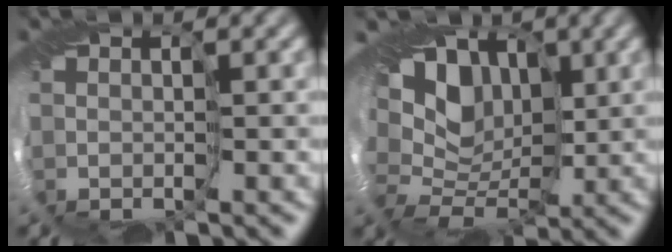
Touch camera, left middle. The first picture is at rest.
{"total": 12.1, "force": [1.8, 9.1, 7.6], "torque": [-0.118, 0.020, 0.008]}